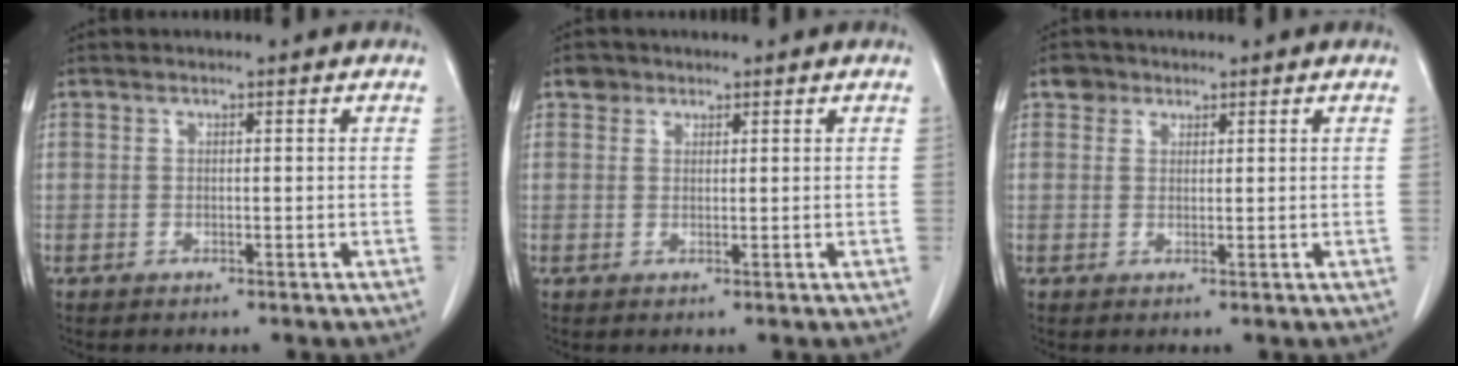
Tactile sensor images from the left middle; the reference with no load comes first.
{"total": 1.4, "force": [1.0, 1.0, 0.1], "torque": [0.005, 0.003, 0.013]}
{"total": 1.9, "force": [1.3, 1.4, 0.3], "torque": [-0.001, 0.003, 0.019]}